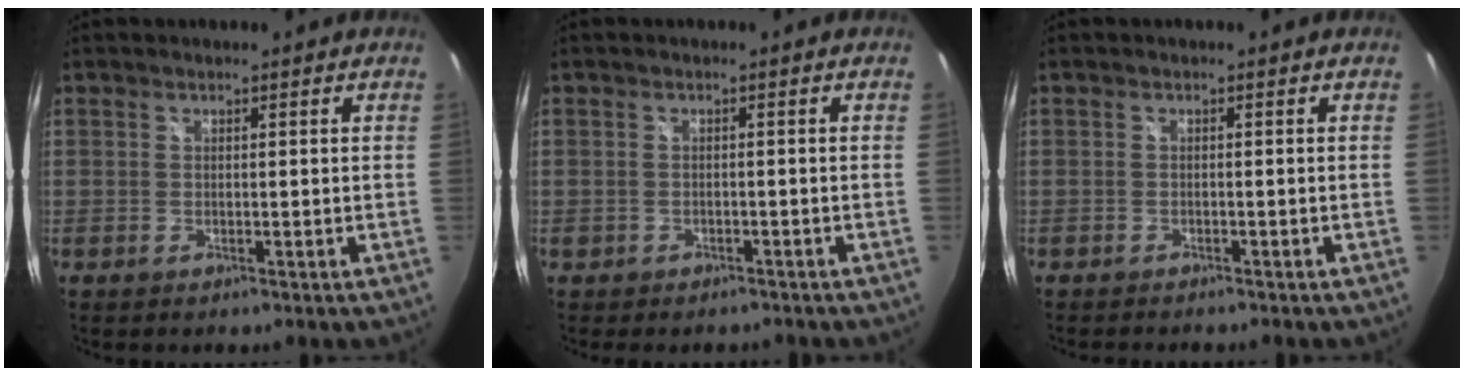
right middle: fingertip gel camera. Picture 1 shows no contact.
{"total": 3.5, "force": [-2.8, 1.8, 1.2], "torque": [-0.027, -0.012, -0.034]}
{"total": 2.9, "force": [-2.6, 0.6, 1.0], "torque": [-0.025, -0.014, -0.043]}